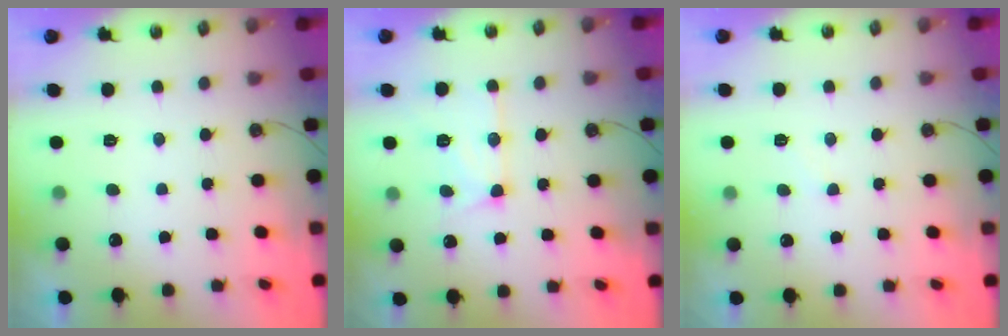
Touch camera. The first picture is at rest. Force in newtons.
{"total": 13.0, "press": 13.0, "slide": 1.1}
{"total": 5.1, "press": 5.1, "slide": 0.7}